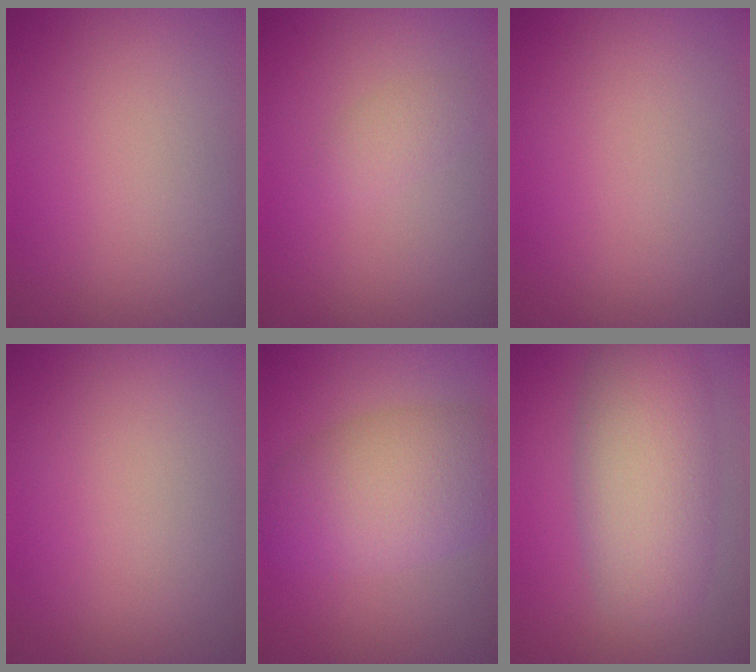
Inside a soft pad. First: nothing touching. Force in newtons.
{"total": 1.2, "press": 1.2, "slide": 0.1}
{"total": 0.0}
{"total": 0.0}
{"total": 7.0, "press": 7.0, "slide": 0.2}
{"total": 6.9, "press": 6.9, "slide": 0.2}